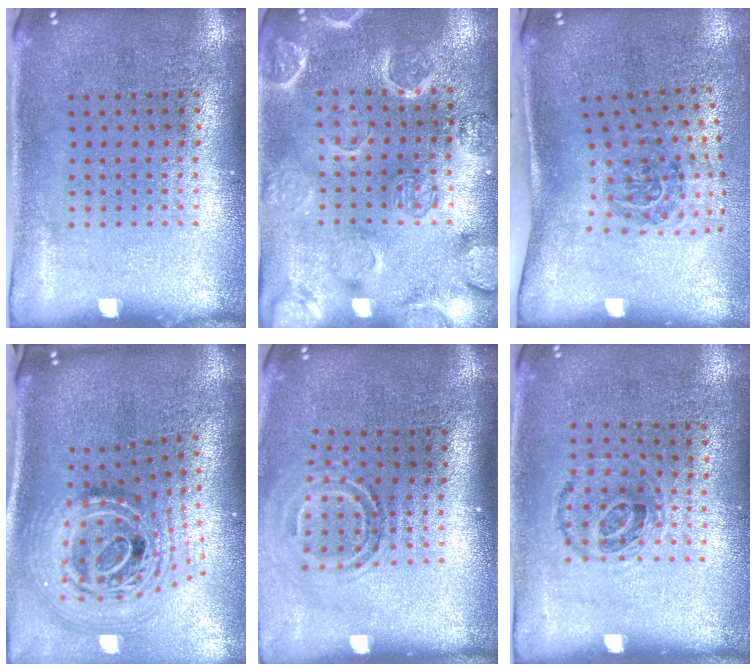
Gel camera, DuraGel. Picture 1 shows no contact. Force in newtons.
{"total": 2.7, "press": 2.7, "slide": 0.1}
{"total": 1.7, "press": 1.1, "slide": 1.4}
{"total": 2.6, "press": 1.8, "slide": 1.9}
{"total": 1.7, "press": 1.1, "slide": 1.2}
{"total": 0.9, "press": 0.7, "slide": 0.6}